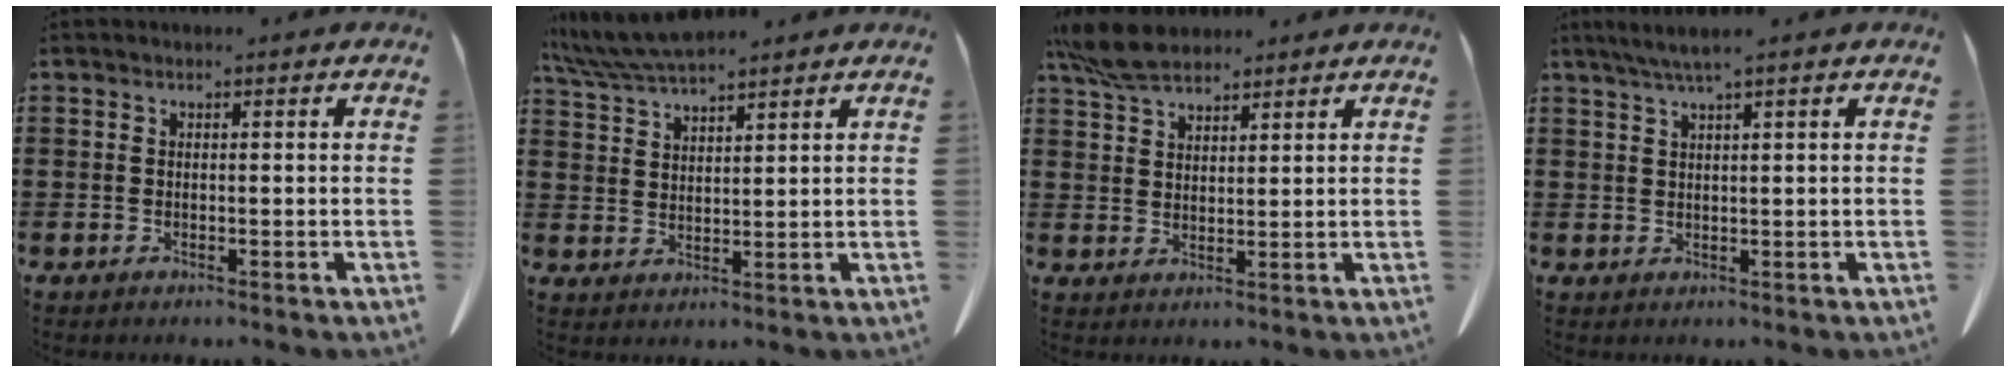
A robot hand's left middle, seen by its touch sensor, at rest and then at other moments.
{"total": 6.1, "force": [5.4, 0.9, 2.8], "torque": [-0.070, -0.018, 0.101]}
{"total": 6.5, "force": [5.3, 2.1, 3.1], "torque": [-0.076, -0.005, 0.102]}
{"total": 2.5, "force": [1.6, -0.3, 1.9], "torque": [-0.039, -0.002, 0.029]}